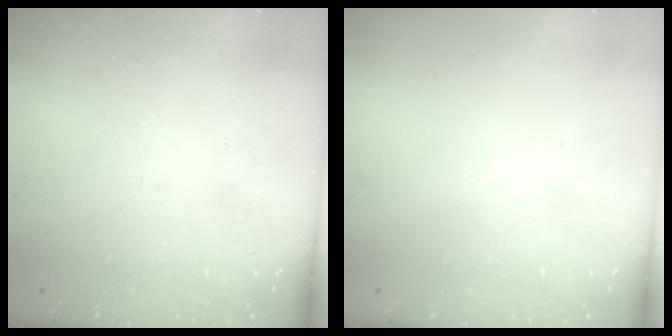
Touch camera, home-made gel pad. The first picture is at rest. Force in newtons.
{"total": 1.7, "press": 1.7, "slide": 0.1}